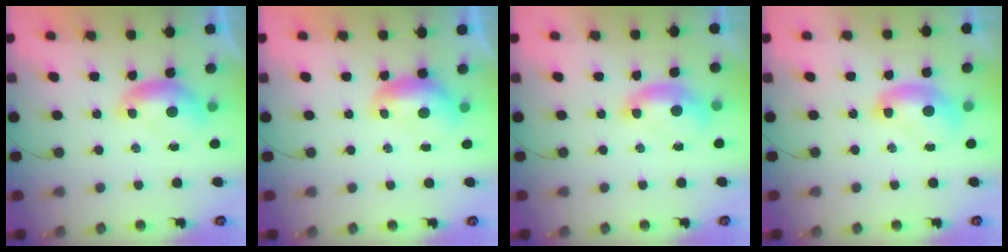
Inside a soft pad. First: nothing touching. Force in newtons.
{"total": 0.0}
{"total": 1.5, "press": 1.4, "slide": 0.6}
{"total": 2.2, "press": 2.2, "slide": 0.2}